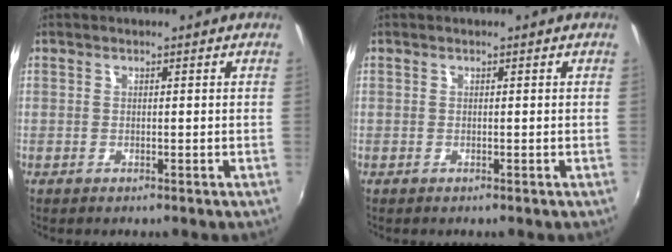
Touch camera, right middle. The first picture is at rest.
{"total": 0.0}